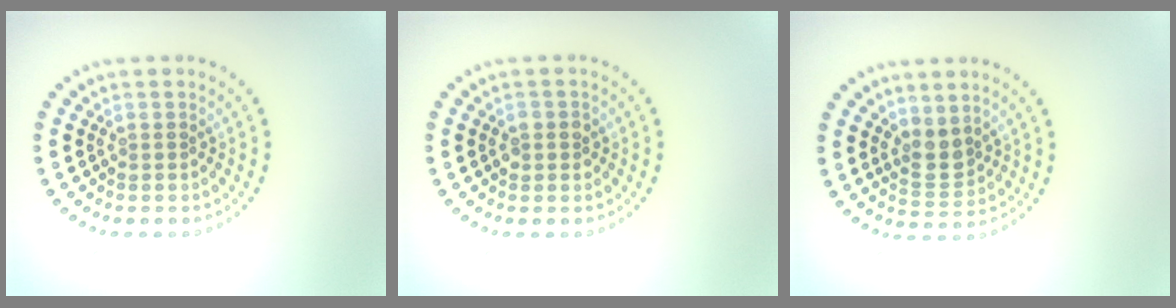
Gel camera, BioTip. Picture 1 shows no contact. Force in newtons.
{"total": 1.4, "press": 1.4, "slide": 0.3}
{"total": 2.2, "press": 1.8, "slide": 1.3}